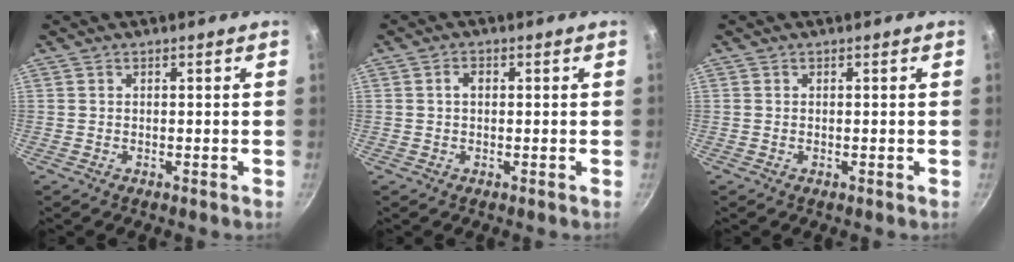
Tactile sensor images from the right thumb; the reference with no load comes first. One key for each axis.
{"total": 1.8, "fx": 0.3, "fy": 1.3, "fz": 1.3, "tx": -0.017, "ty": 0.006, "tz": 0.002}
{"total": 0.0}